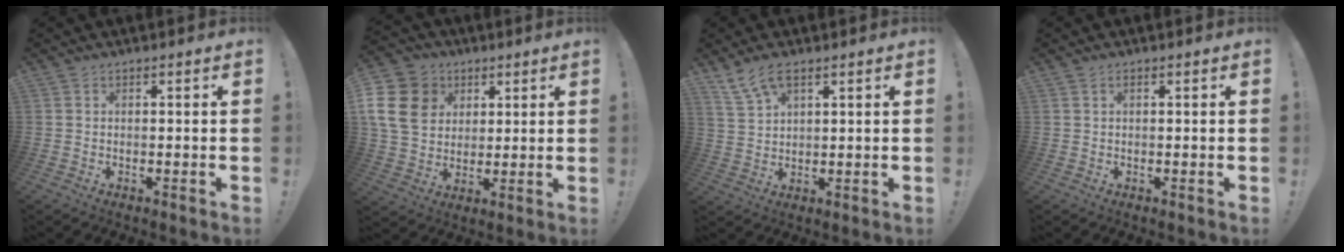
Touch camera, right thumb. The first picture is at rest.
{"total": 16.0, "force": [4.4, 13.4, 7.6], "torque": [-0.130, -0.017, 0.092]}
{"total": 6.9, "force": [4.6, 3.1, 4.2], "torque": [-0.078, -0.014, 0.088]}
{"total": 0.5, "force": [0.2, 0.2, 0.4], "torque": [-0.014, 0.004, 0.005]}